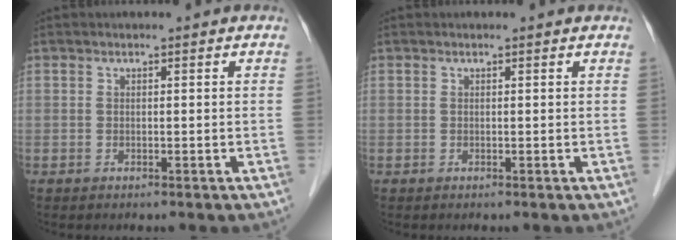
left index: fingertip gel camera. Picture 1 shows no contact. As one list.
[{"total": 0.5, "force": [0.5, 0.1, 0.1], "torque": [-0.005, 0.002, 0.003]}]